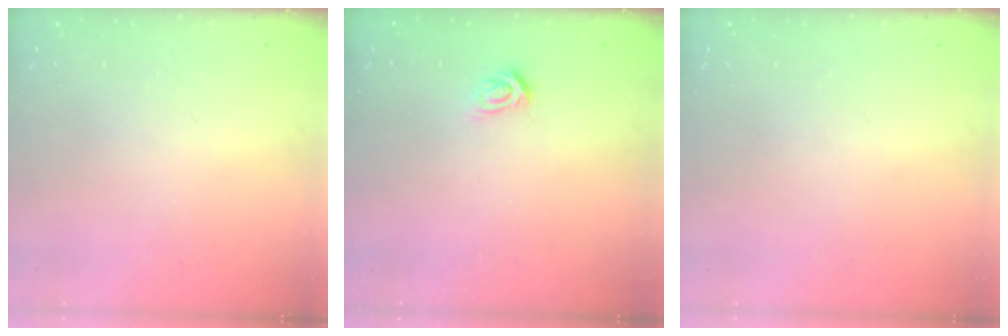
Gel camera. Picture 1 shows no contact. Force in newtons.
{"total": 3.6, "press": 3.6, "slide": 0.3}
{"total": 0.0}